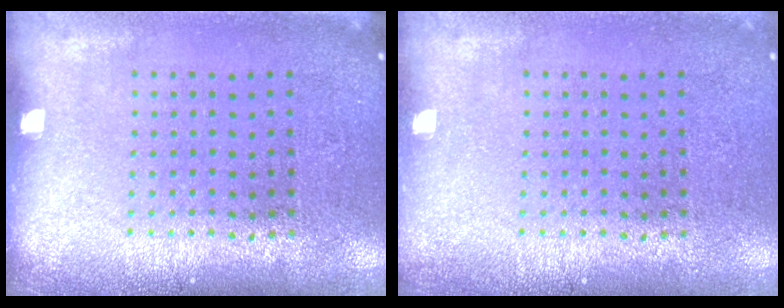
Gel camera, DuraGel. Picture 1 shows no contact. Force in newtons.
{"total": 0.5, "press": 0.5, "slide": 0.1}